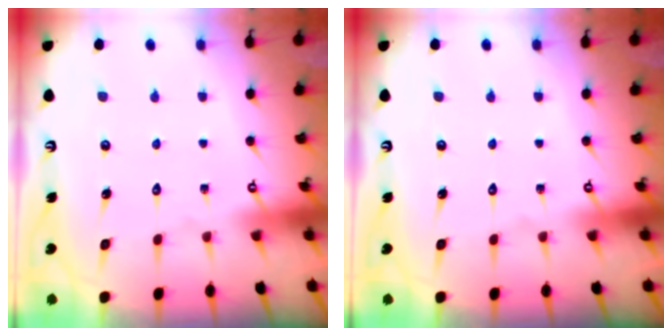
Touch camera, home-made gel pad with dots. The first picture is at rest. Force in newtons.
{"total": 0.0}